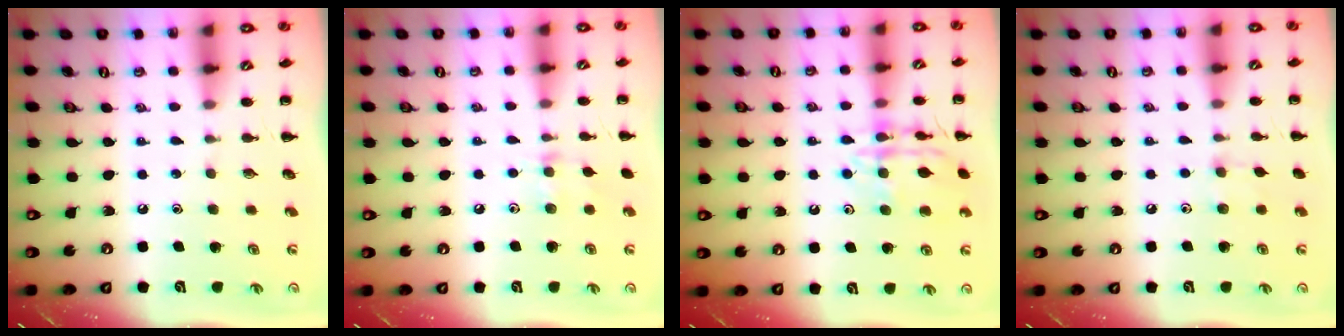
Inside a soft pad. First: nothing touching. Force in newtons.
{"total": 6.8, "press": 6.6, "slide": 1.5}
{"total": 13.5, "press": 13.5, "slide": 0.9}
{"total": 4.3, "press": 4.0, "slide": 1.6}